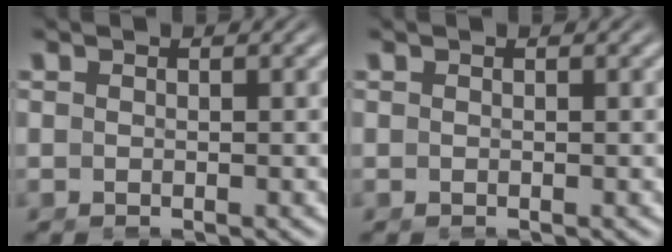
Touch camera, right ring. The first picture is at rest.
{"total": 0.0}